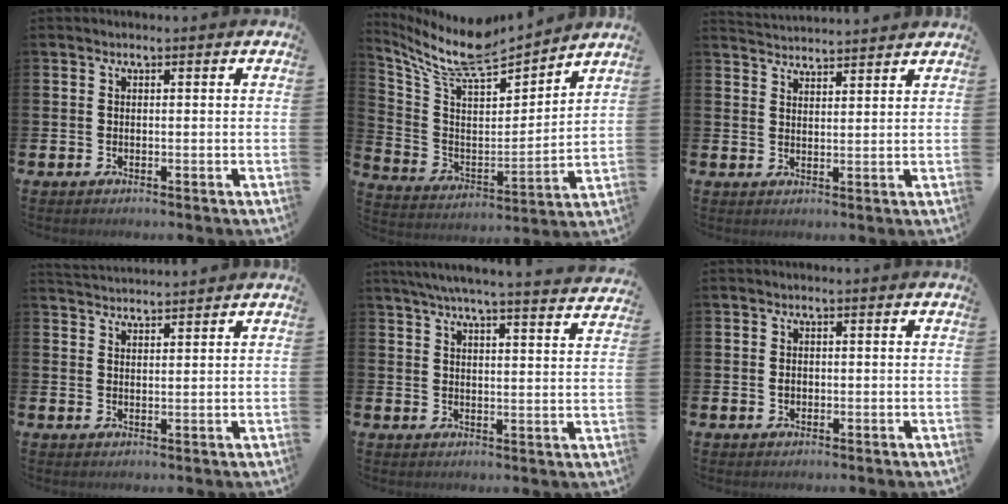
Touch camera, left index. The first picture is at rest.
{"total": 9.7, "force": [8.8, 1.9, 3.6], "torque": [-0.108, -0.064, 0.149]}
{"total": 3.5, "force": [3.5, -0.1, -0.3], "torque": [0.000, -0.024, 0.063]}
{"total": 3.1, "force": [3.1, 0.1, 0.0], "torque": [-0.004, -0.015, 0.056]}
{"total": 6.1, "force": [5.7, -0.4, 1.9], "torque": [-0.051, -0.032, 0.100]}
{"total": 0.9, "force": [0.0, 0.8, 0.5], "torque": [-0.009, 0.007, -0.001]}